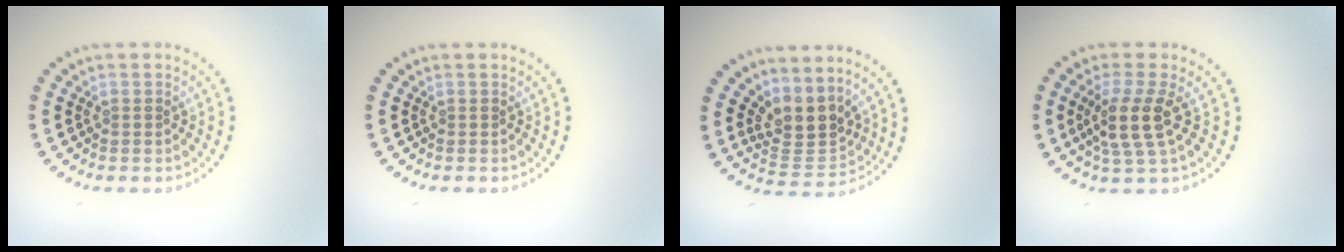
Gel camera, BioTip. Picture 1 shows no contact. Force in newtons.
{"total": 0.0}
{"total": 3.5, "press": 2.5, "slide": 2.4}
{"total": 3.7, "press": 2.9, "slide": 2.3}